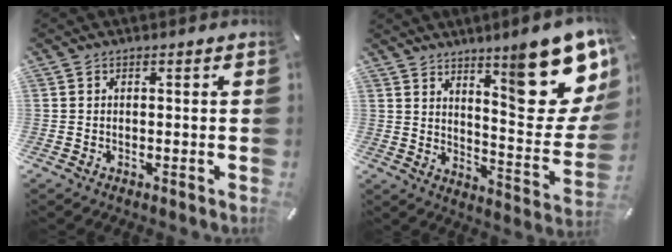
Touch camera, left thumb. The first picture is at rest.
{"total": 21.4, "force": [13.1, 7.2, 15.4], "torque": [-0.194, -0.103, 0.211]}